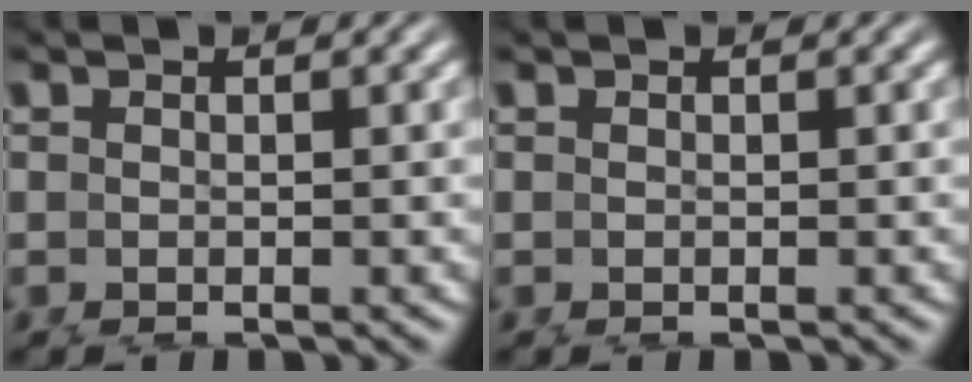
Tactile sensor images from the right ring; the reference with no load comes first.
{"total": 0.0}